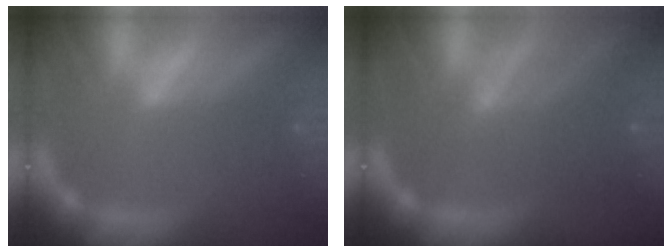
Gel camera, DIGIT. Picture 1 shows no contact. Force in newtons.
{"total": 5.5}